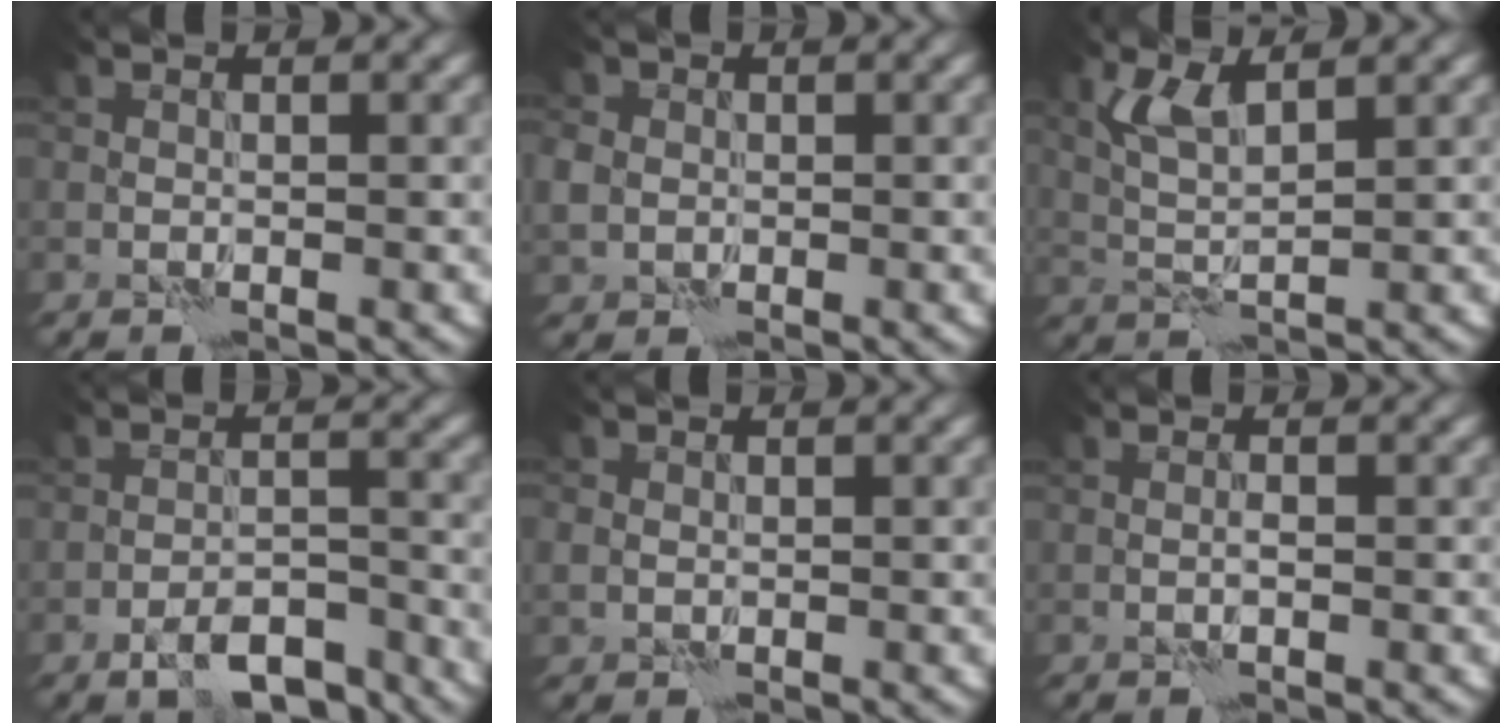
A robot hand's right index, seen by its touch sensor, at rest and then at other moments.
{"total": 2.3, "force": [0.0, 2.2, 0.7], "torque": [-0.019, 0.002, -0.005]}
{"total": 3.2, "force": [1.8, 0.9, 2.5], "torque": [-0.064, -0.001, 0.038]}
{"total": 6.1, "force": [-4.4, 2.1, 3.6], "torque": [-0.053, 0.003, -0.073]}
{"total": 1.2, "force": [-0.2, 1.1, 0.4], "torque": [-0.007, -0.003, -0.005]}
{"total": 0.6, "force": [-0.3, 0.0, 0.5], "torque": [-0.012, 0.001, -0.007]}